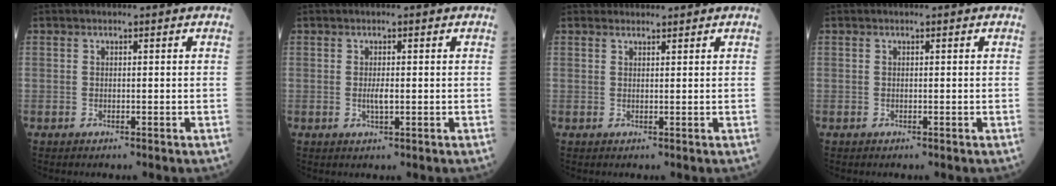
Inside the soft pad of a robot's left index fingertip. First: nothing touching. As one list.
[{"total": 1.6, "force": [0.0, 0.3, 1.6], "torque": [-0.034, -0.001, 0.001]}, {"total": 1.2, "force": [1.1, 0.4, -0.2], "torque": [-0.003, 0.007, 0.018]}, {"total": 0.0}]